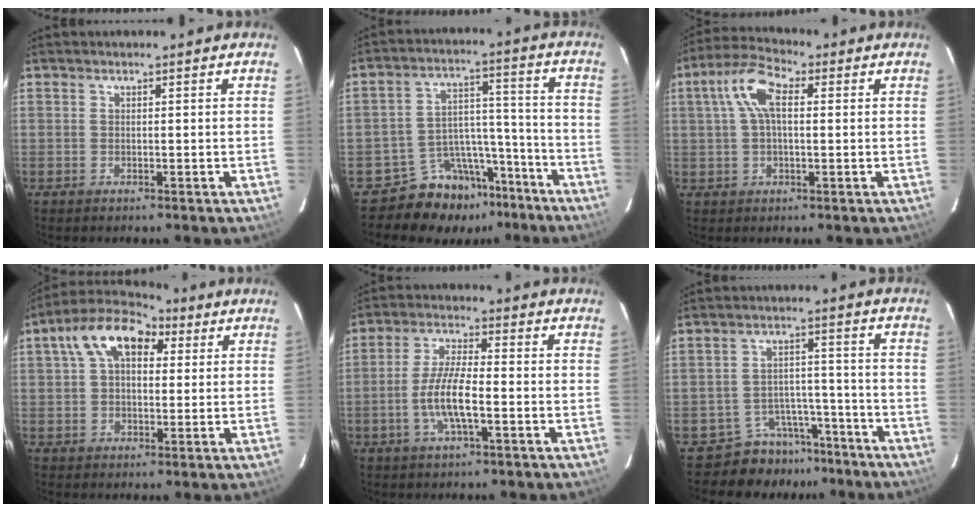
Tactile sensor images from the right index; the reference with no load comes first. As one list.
[{"total": 12.2, "force": [-10.0, 6.8, 1.6], "torque": [-0.026, 0.061, -0.147]}, {"total": 8.2, "force": [1.7, 3.8, 7.1], "torque": [-0.148, 0.026, 0.029]}, {"total": 12.3, "force": [4.6, 7.5, 8.6], "torque": [-0.156, 0.046, 0.068]}, {"total": 7.9, "force": [-2.4, 1.8, 7.3], "torque": [-0.150, 0.002, -0.049]}, {"total": 7.9, "force": [-6.6, 4.3, 0.5], "torque": [-0.018, 0.032, -0.095]}]